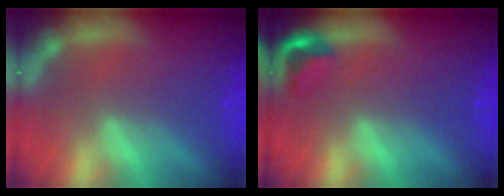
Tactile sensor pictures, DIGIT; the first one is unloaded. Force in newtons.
{"total": 2.4}